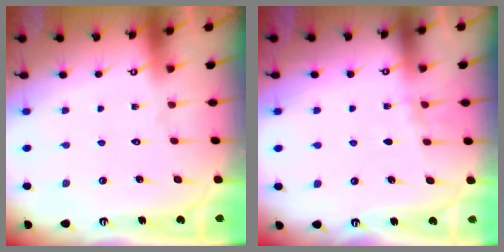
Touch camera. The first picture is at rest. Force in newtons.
{"total": 4.0, "press": 3.8, "slide": 1.4}